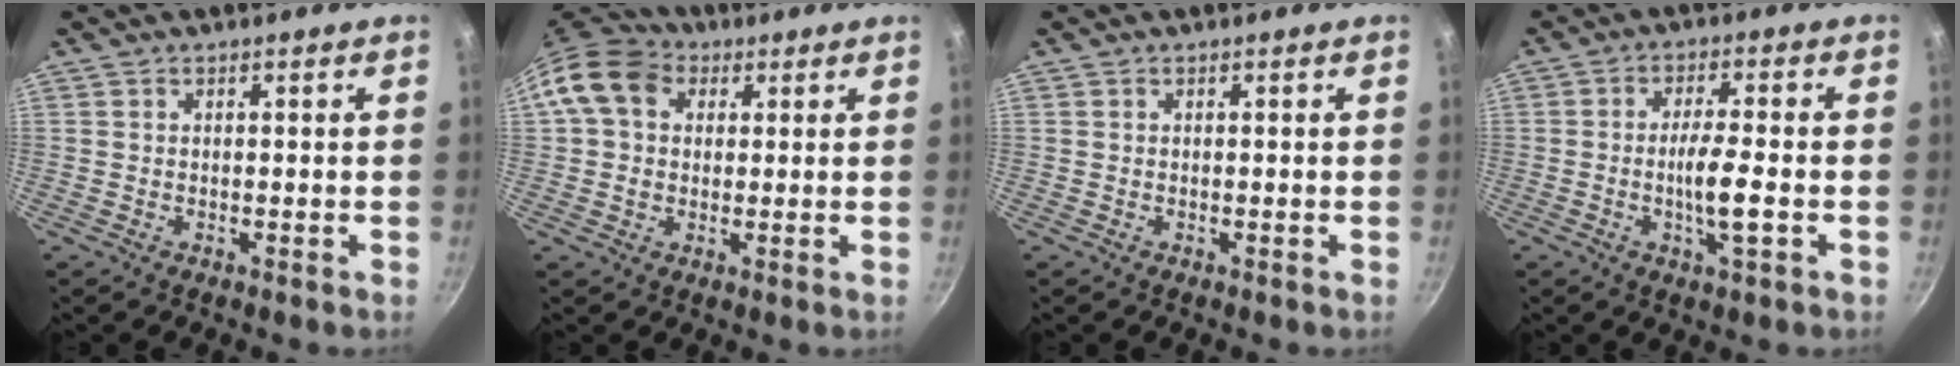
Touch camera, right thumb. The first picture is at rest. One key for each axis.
{"total": 10.6, "fx": 2.8, "fy": 8.4, "fz": 5.9, "tx": -0.089, "ty": 0.015, "tz": 0.032}
{"total": 0.0}
{"total": 6.7, "fx": -1.7, "fy": 1.1, "fz": 6.4, "tx": -0.117, "ty": 0.010, "tz": -0.032}